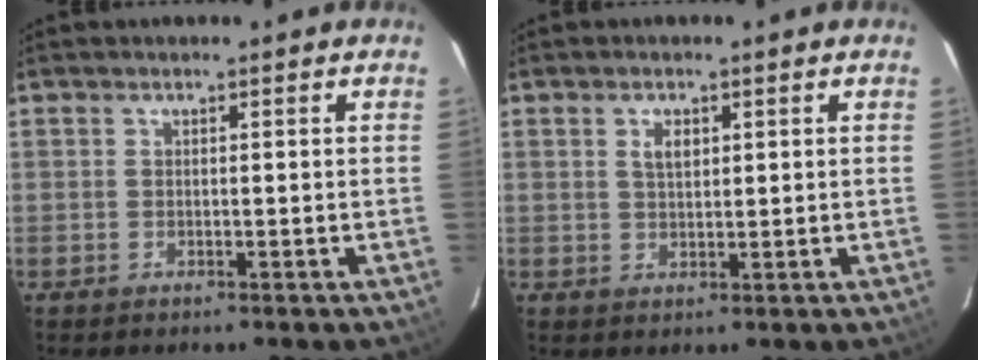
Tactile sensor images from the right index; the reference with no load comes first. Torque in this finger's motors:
{"motor_torque": [-0.10, 0.14, 0.04, 0.02]}